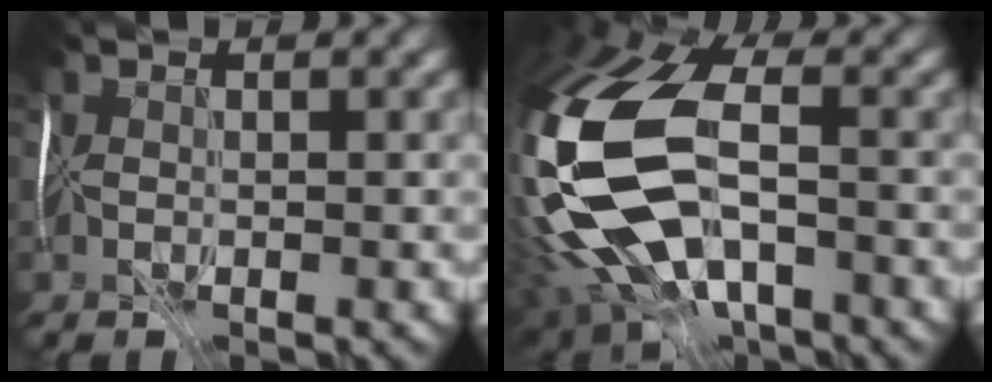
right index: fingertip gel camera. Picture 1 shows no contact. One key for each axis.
{"total": 14.4, "fx": -2.0, "fy": 8.2, "fz": 11.7, "tx": -0.267, "ty": -0.006, "tz": -0.040}